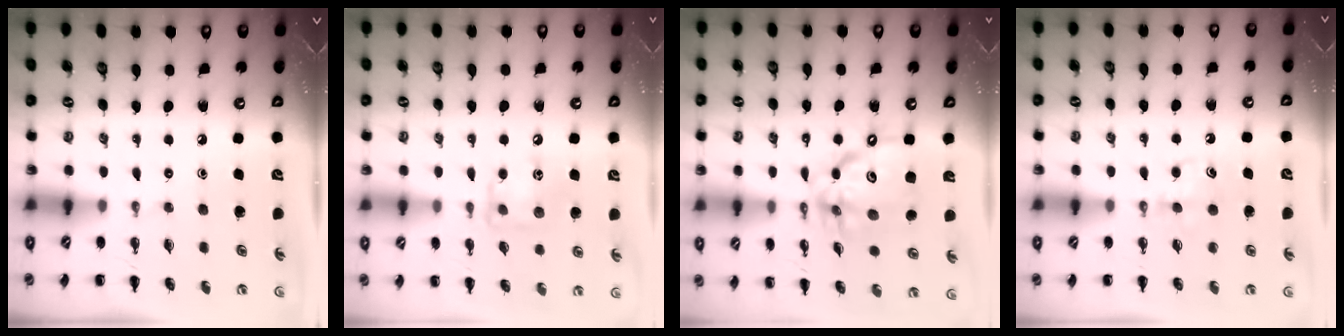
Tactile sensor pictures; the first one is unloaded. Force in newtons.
{"total": 10.0, "press": 10.0, "slide": 0.7}
{"total": 14.3, "press": 13.8, "slide": 3.9}
{"total": 5.6, "press": 5.3, "slide": 1.7}